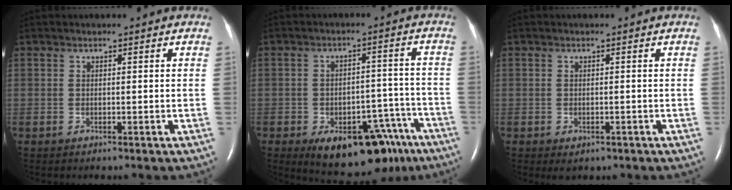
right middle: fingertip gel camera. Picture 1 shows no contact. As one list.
[{"total": 15.0, "force": [-9.5, 7.5, 8.9], "torque": [-0.094, 0.026, -0.127]}, {"total": 1.4, "force": [-0.7, 0.9, 0.8], "torque": [-0.012, -0.001, -0.001]}]